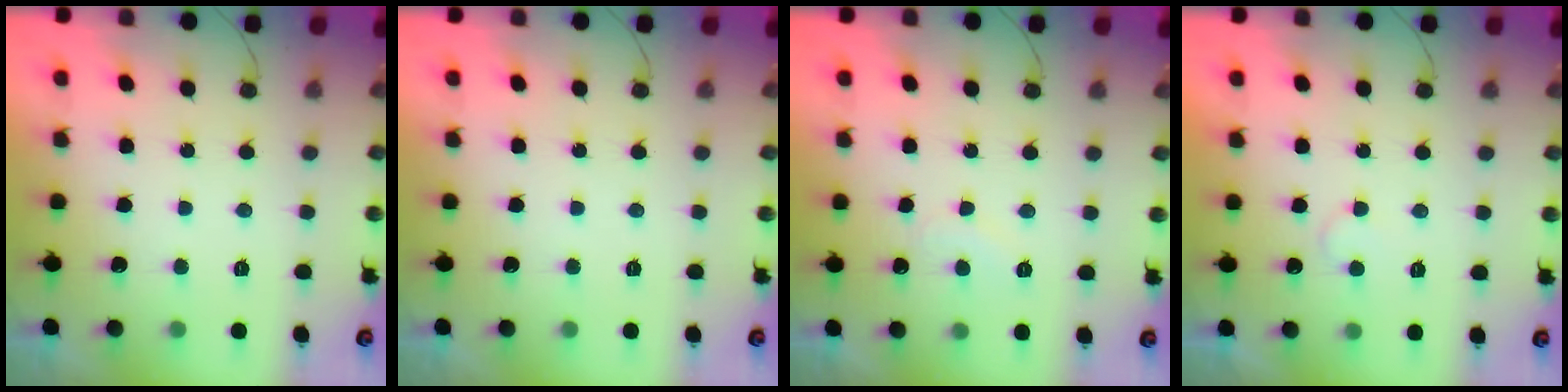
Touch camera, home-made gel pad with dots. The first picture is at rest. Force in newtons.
{"total": 0.0}
{"total": 5.6, "press": 5.6, "slide": 0.5}
{"total": 3.3, "press": 3.3, "slide": 0.3}